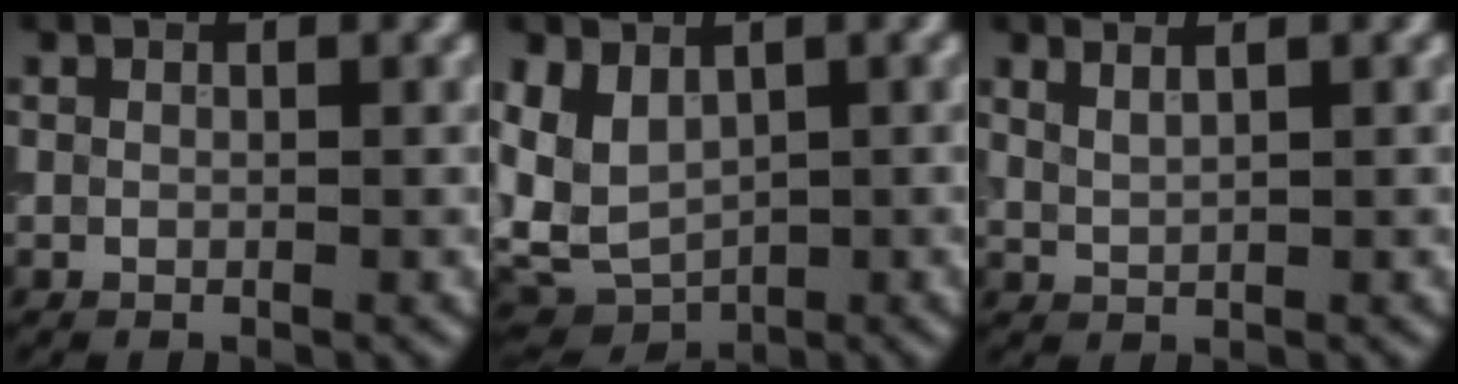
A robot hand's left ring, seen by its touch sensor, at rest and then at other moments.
{"total": 4.8, "force": [0.8, 3.4, 3.3], "torque": [-0.071, -0.001, 0.009]}
{"total": 2.3, "force": [1.7, 0.8, 1.3], "torque": [-0.008, 0.002, 0.020]}